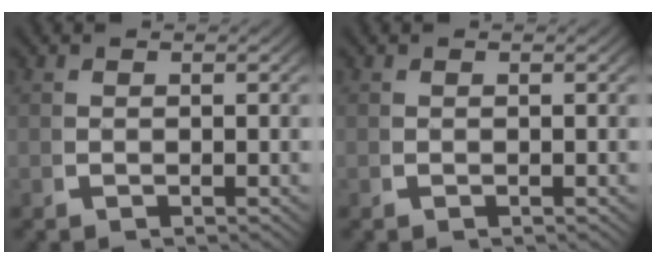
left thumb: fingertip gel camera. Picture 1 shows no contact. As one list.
[{"total": 0.0}]